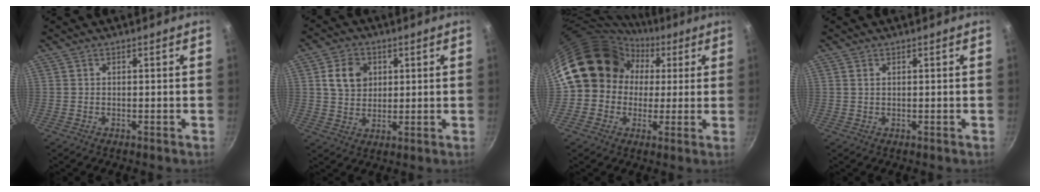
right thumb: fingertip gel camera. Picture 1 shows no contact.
{"total": 7.6, "force": [2.2, 6.0, 4.2], "torque": [-0.055, 0.000, 0.037]}
{"total": 15.3, "force": [2.0, 13.5, 7.1], "torque": [-0.081, 0.039, 0.021]}
{"total": 0.8, "force": [0.4, 0.4, 0.5], "torque": [-0.010, 0.001, 0.008]}